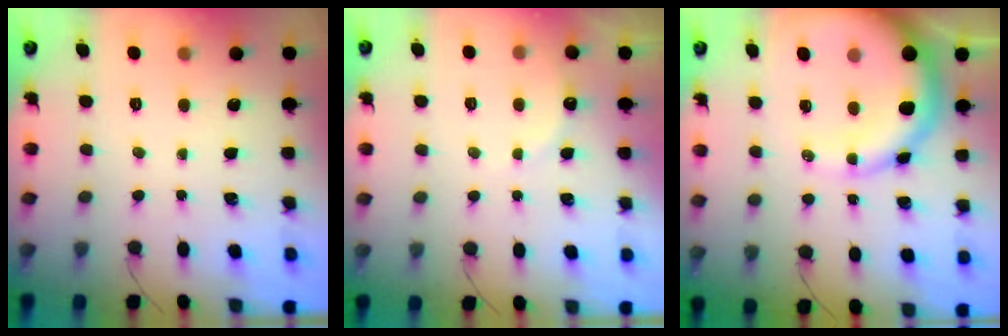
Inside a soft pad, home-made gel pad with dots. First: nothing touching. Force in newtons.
{"total": 6.7, "press": 6.6, "slide": 1.1}
{"total": 17.9, "press": 17.5, "slide": 4.0}